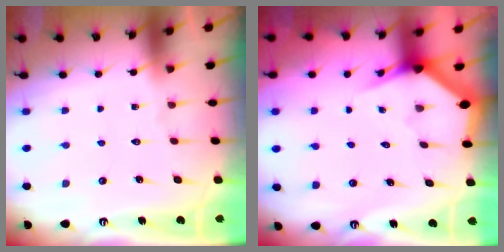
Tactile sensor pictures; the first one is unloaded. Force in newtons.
{"total": 3.1, "press": 3.1, "slide": 0.1}